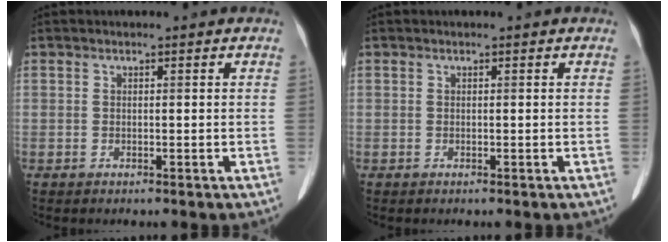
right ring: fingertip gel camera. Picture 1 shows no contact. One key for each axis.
{"total": 0.0}